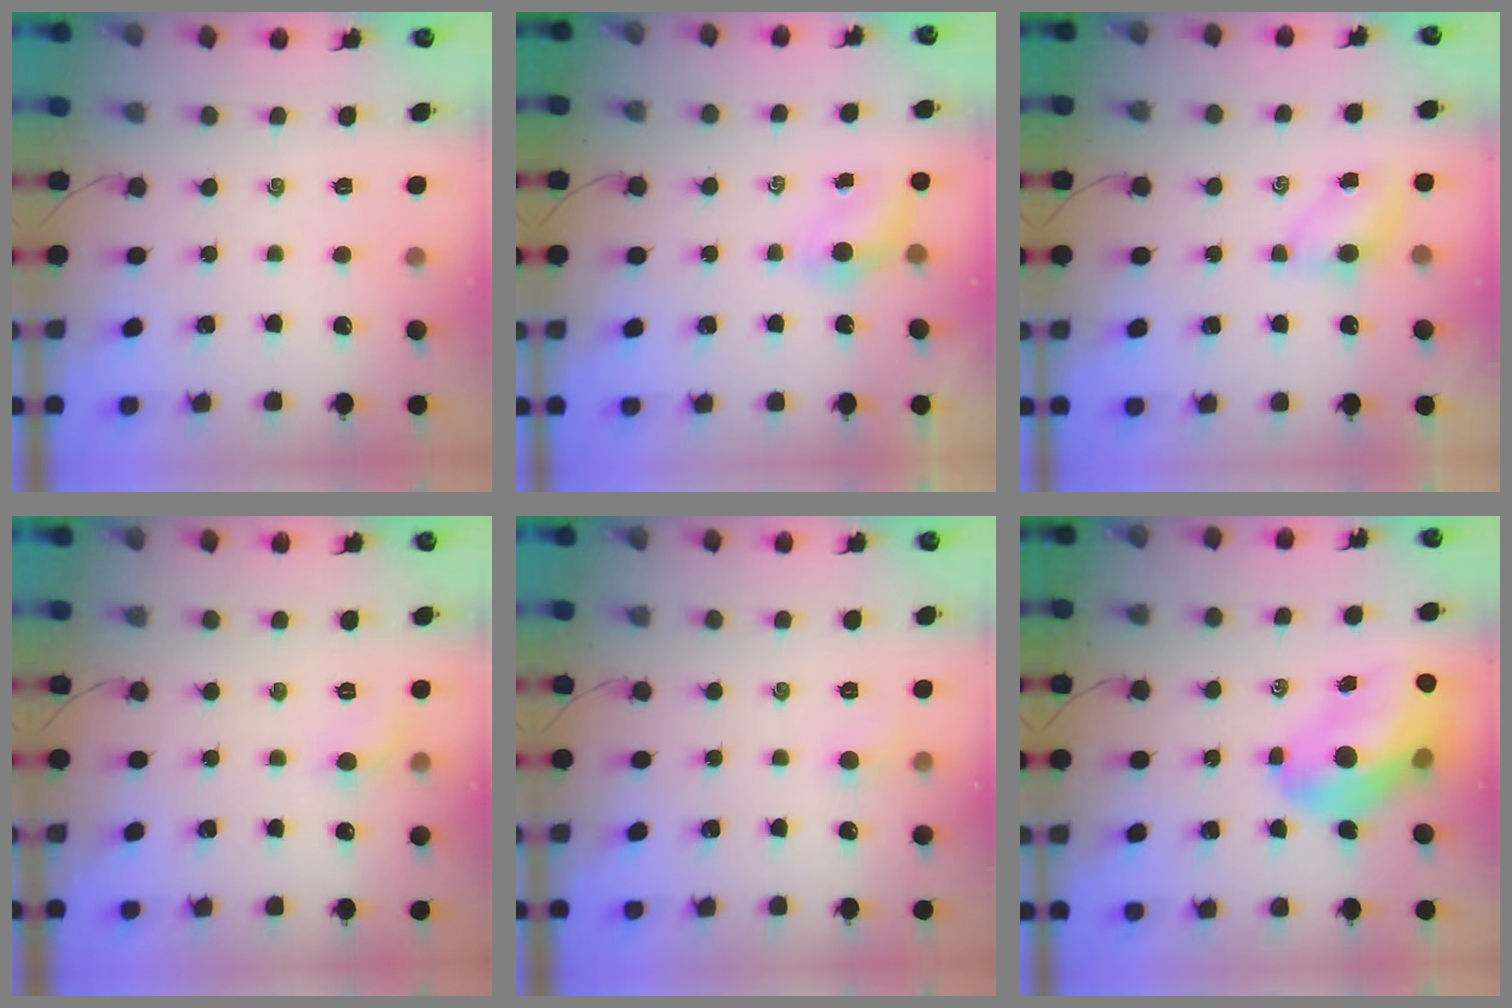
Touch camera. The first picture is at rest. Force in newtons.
{"total": 4.1, "press": 4.1, "slide": 0.8}
{"total": 5.0, "press": 4.9, "slide": 1.1}
{"total": 5.9, "press": 5.5, "slide": 2.0}
{"total": 3.2, "press": 3.0, "slide": 1.0}
{"total": 13.7, "press": 13.2, "slide": 3.9}